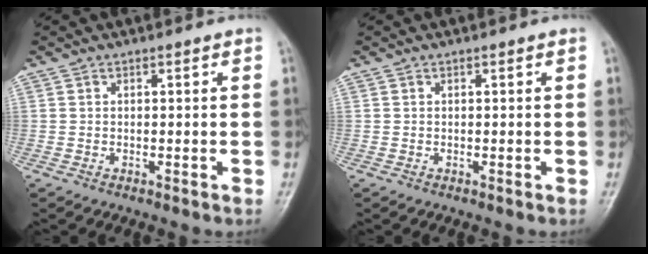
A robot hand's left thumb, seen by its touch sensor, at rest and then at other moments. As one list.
[{"total": 0.0}]